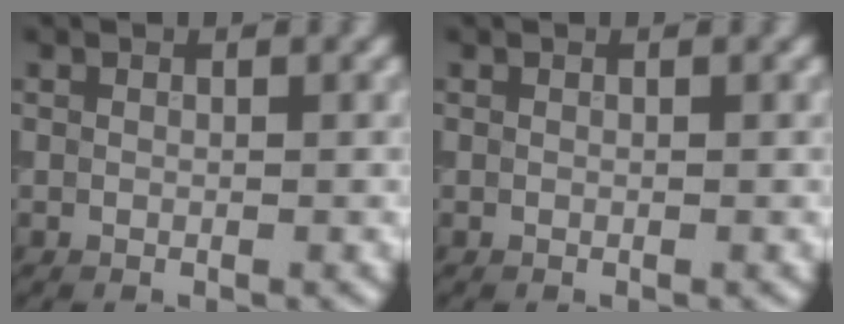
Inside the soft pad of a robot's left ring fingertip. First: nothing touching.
{"total": 0.0}